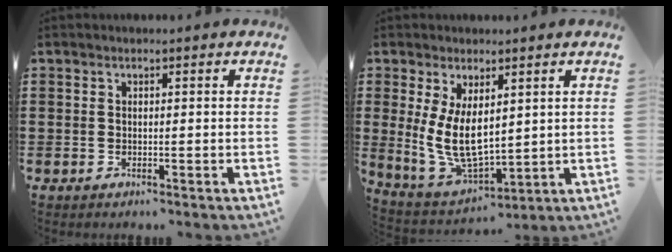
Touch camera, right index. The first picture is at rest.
{"total": 8.5, "force": [1.4, 4.3, 7.2], "torque": [-0.164, -0.011, 0.027]}